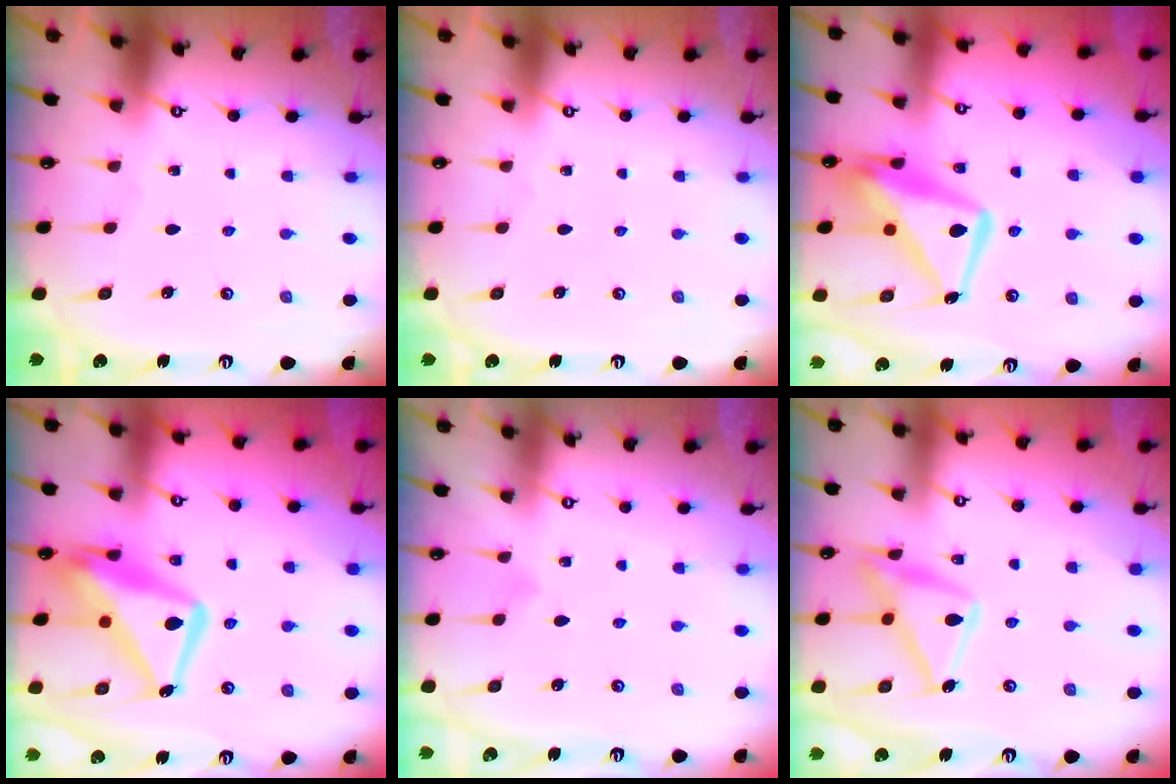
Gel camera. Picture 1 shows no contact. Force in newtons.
{"total": 0.0}
{"total": 14.9, "press": 14.8, "slide": 1.7}
{"total": 17.6, "press": 17.5, "slide": 1.7}
{"total": 3.7, "press": 3.7, "slide": 0.3}
{"total": 17.4, "press": 17.4, "slide": 0.9}